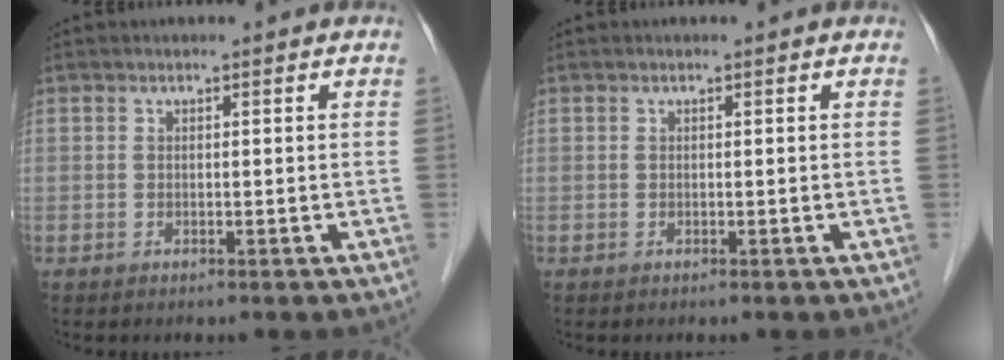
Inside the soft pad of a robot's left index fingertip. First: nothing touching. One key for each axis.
{"total": 0.0}